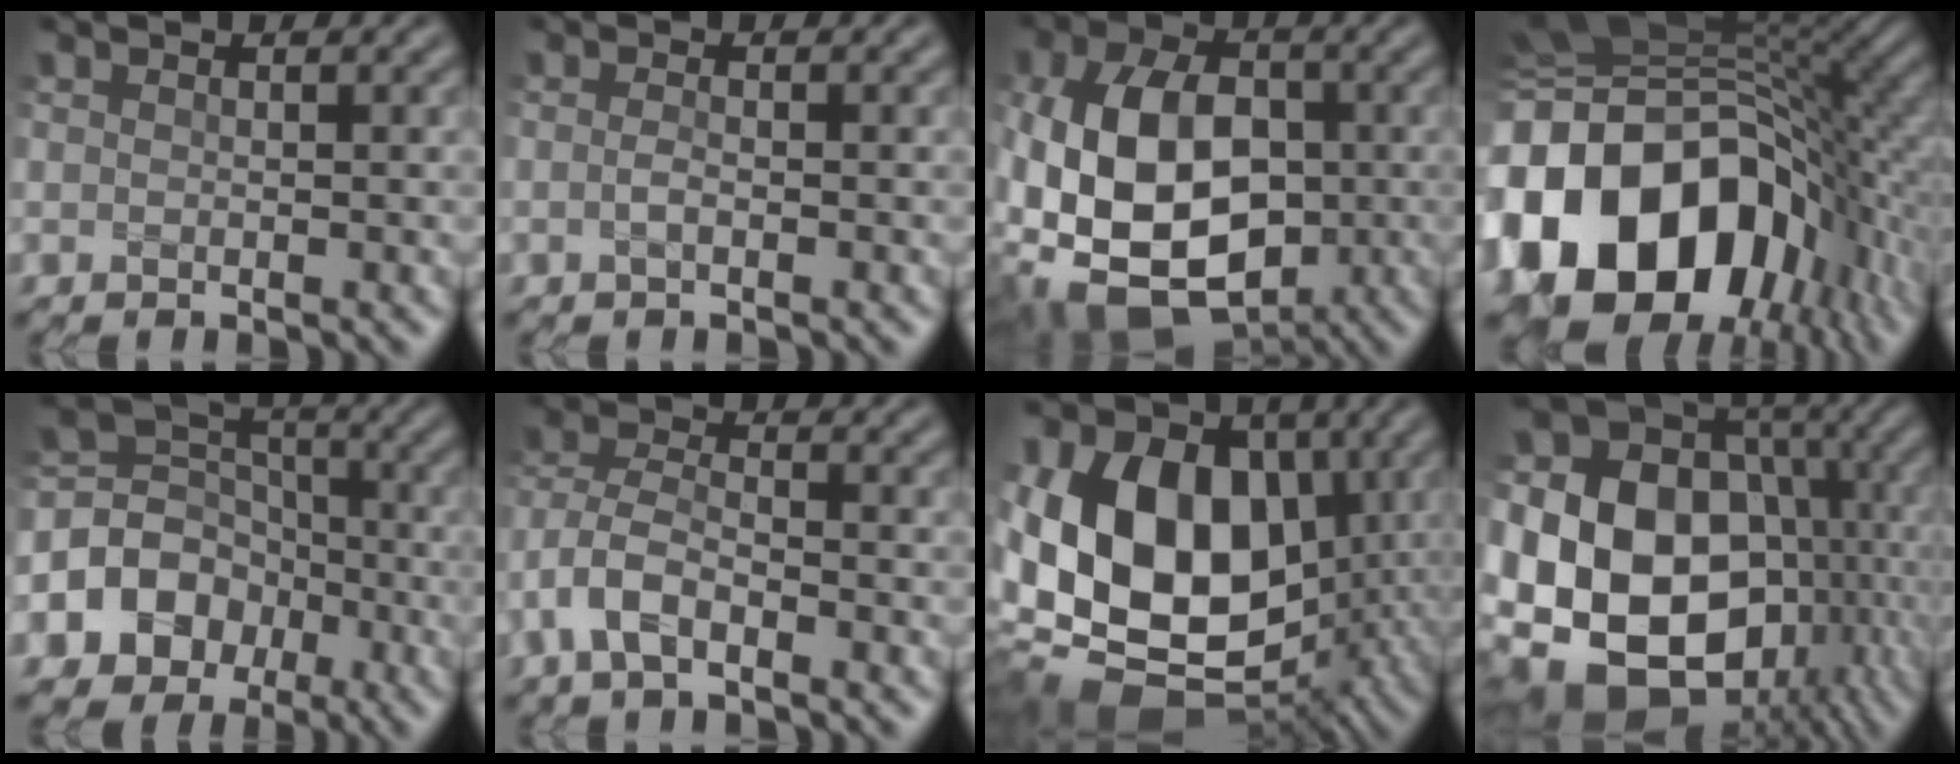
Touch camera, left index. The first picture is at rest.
{"total": 1.0, "force": [-0.3, 0.3, 0.9], "torque": [-0.021, 0.000, -0.008]}
{"total": 15.7, "force": [-2.4, 10.9, 11.0], "torque": [-0.200, -0.026, -0.040]}
{"total": 18.6, "force": [-5.4, 12.4, 12.7], "torque": [-0.235, 0.005, -0.110]}
{"total": 8.0, "force": [-3.0, 6.9, 2.8], "torque": [-0.049, 0.013, -0.087]}
{"total": 4.7, "force": [-2.3, 2.3, 3.4], "torque": [-0.074, 0.003, -0.058]}
{"total": 17.8, "force": [0.9, 12.8, 12.3], "torque": [-0.211, 0.000, 0.021]}
{"total": 21.0, "force": [-3.0, 16.9, 12.1], "torque": [-0.227, -0.019, -0.045]}